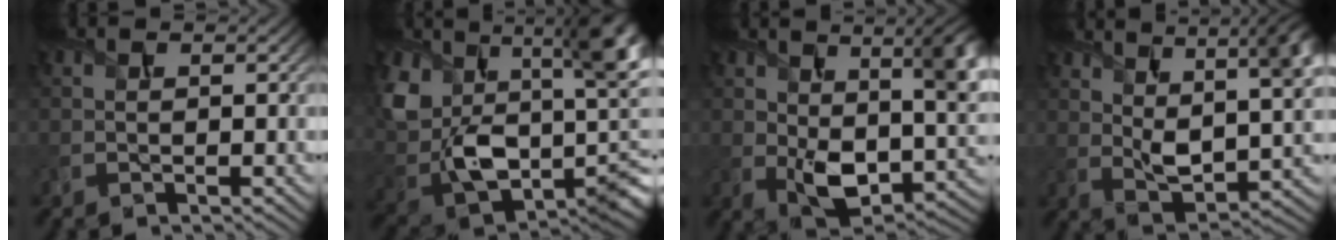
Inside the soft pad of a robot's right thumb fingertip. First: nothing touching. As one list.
[{"total": 16.9, "force": [1.8, 10.6, 13.0], "torque": [-0.246, -0.037, 0.044]}, {"total": 12.4, "force": [1.1, 7.0, 10.2], "torque": [-0.175, -0.026, 0.030]}, {"total": 12.4, "force": [4.5, 5.8, 10.0], "torque": [-0.181, 0.007, 0.073]}]